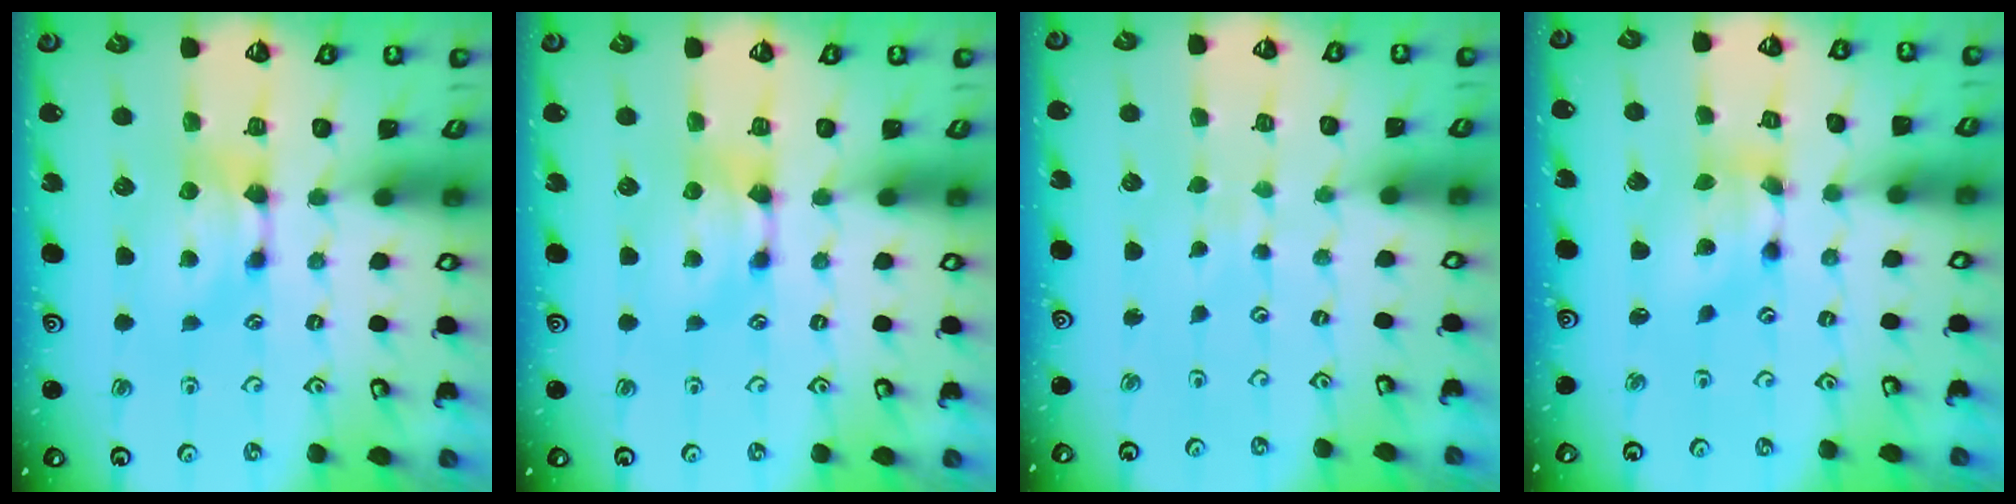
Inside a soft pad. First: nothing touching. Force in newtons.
{"total": 0.0}
{"total": 4.9, "press": 4.9, "slide": 0.3}
{"total": 4.9, "press": 4.4, "slide": 2.0}